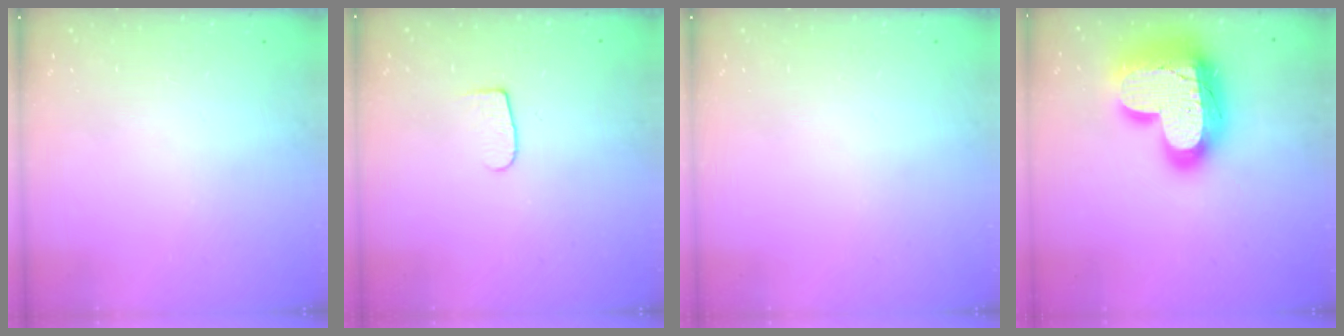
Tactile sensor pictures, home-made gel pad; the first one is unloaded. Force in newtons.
{"total": 5.8, "press": 5.8, "slide": 0.7}
{"total": 0.0}
{"total": 27.3, "press": 27.2, "slide": 2.0}